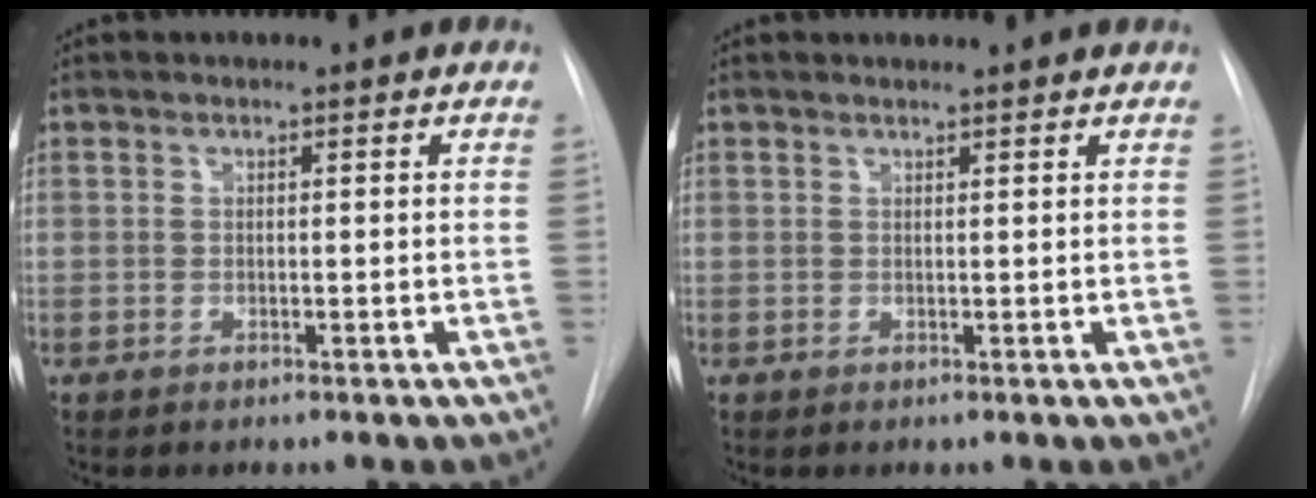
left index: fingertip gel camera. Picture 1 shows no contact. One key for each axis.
{"total": 2.1, "fx": 2.1, "fy": 0.3, "fz": 0.4, "tx": -0.009, "ty": 0.009, "tz": 0.018}